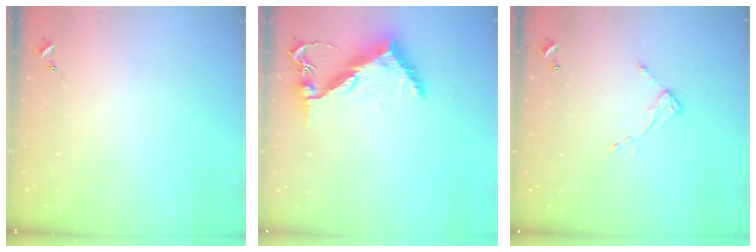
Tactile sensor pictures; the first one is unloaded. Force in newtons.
{"total": 10.7, "press": 10.6, "slide": 1.3}
{"total": 4.7, "press": 4.6, "slide": 0.4}